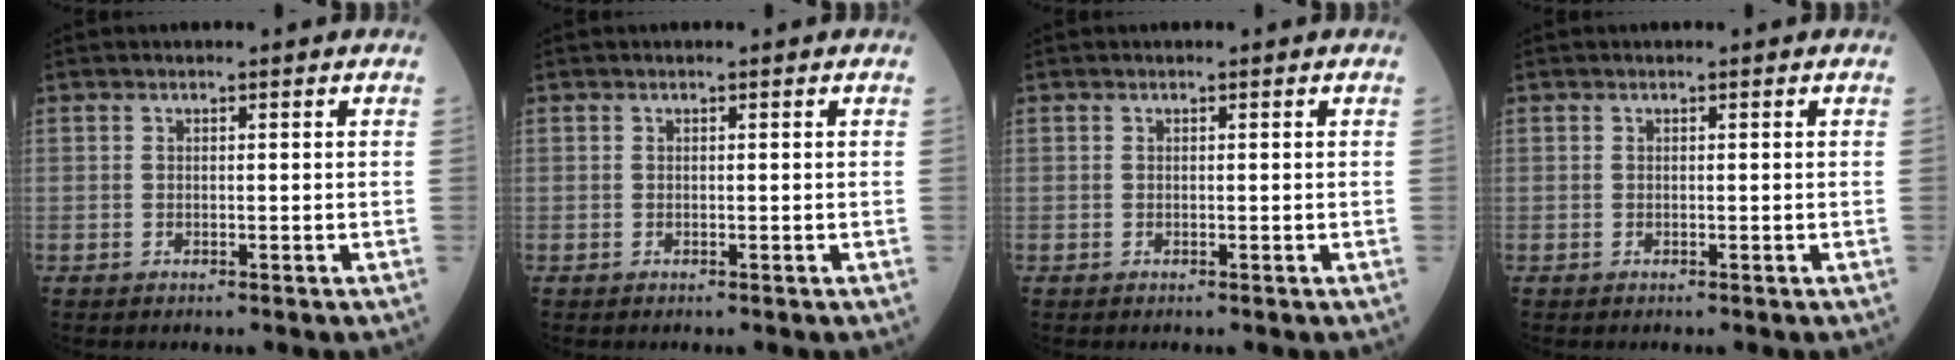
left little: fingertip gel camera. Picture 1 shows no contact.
{"total": 0.0}
{"total": 0.0}
{"total": 0.0}